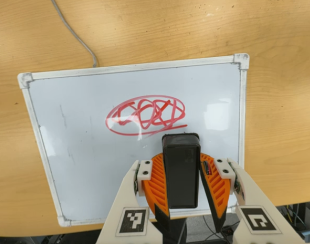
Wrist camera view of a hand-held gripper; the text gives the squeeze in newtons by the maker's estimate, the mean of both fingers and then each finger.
{"total": 7.5, "left": 6.8, "right": 8.2}